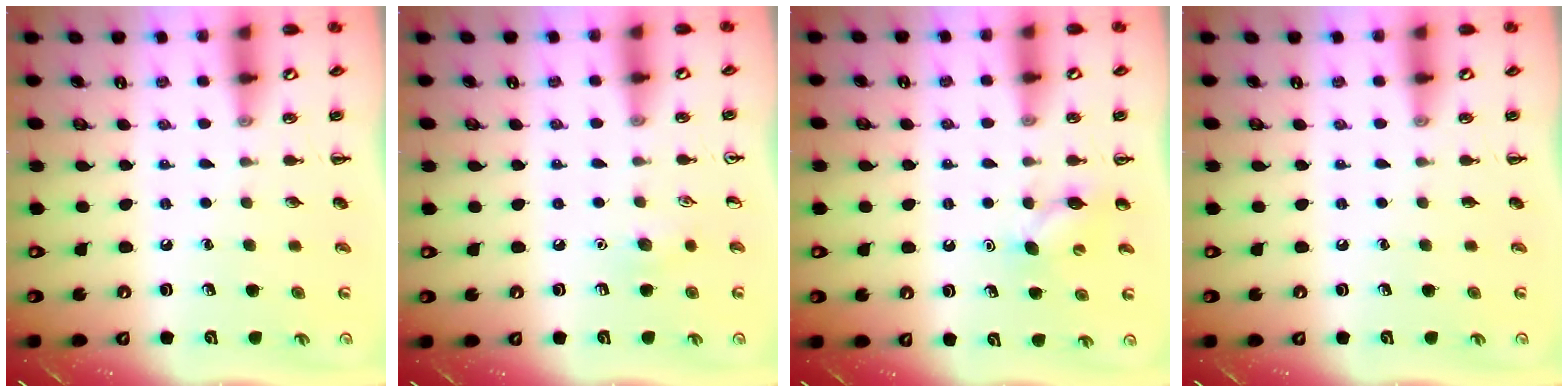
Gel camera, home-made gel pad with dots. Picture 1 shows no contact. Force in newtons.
{"total": 5.6, "press": 5.4, "slide": 1.7}
{"total": 6.2, "press": 6.0, "slide": 1.7}
{"total": 0.0}